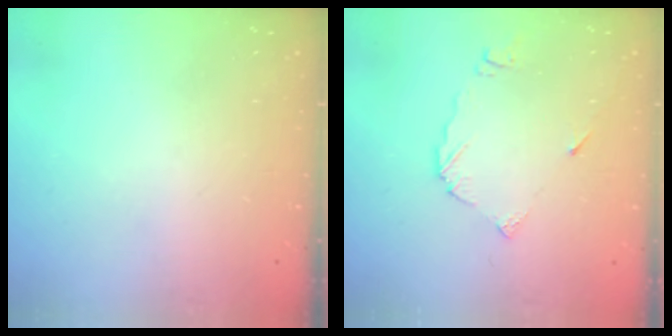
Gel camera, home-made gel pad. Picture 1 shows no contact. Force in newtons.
{"total": 5.5, "press": 5.5, "slide": 0.3}